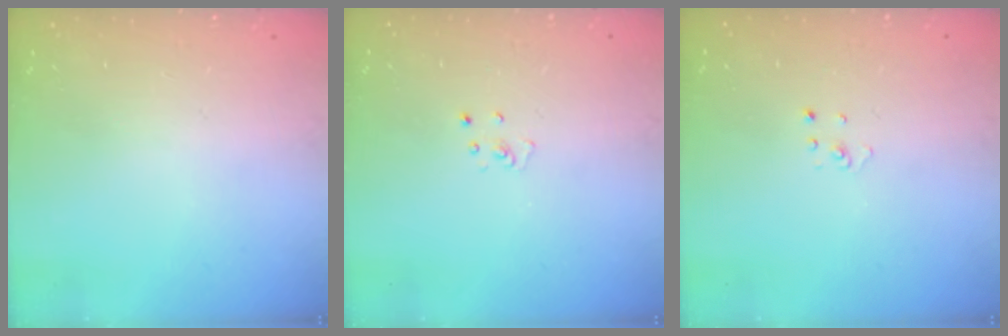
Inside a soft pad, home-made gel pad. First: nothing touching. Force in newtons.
{"total": 2.3, "press": 2.3, "slide": 0.2}
{"total": 1.5, "press": 1.5, "slide": 0.1}